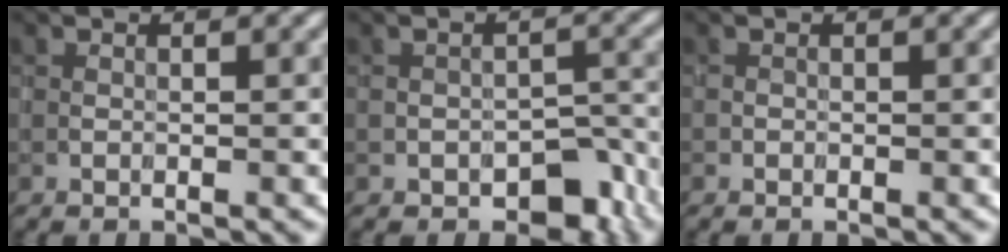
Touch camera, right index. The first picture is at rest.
{"total": 4.7, "force": [-2.9, 2.8, 2.3], "torque": [-0.018, 0.005, -0.033]}
{"total": 0.0}